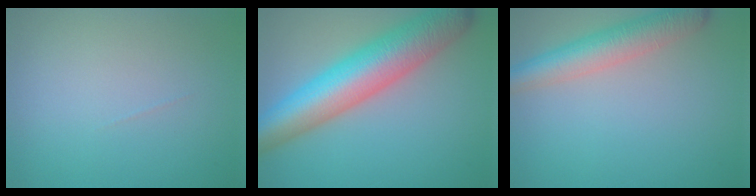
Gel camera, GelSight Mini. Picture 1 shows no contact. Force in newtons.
{"total": 10.4, "press": 10.4, "slide": 0.3}
{"total": 5.2, "press": 5.2, "slide": 0.3}